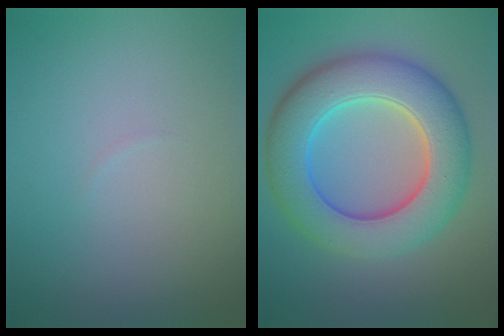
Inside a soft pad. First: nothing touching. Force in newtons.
{"total": 10.3, "press": 10.3, "slide": 0.3}